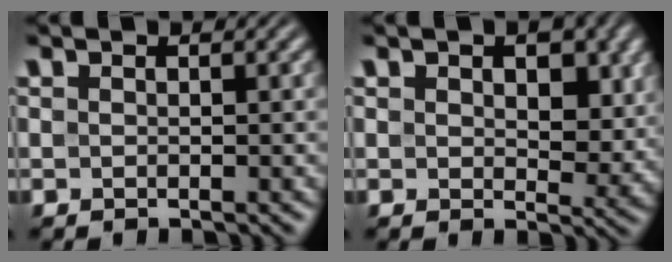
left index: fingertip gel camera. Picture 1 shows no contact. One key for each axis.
{"total": 5.0, "fx": 1.4, "fy": 3.0, "fz": 3.7, "tx": -0.044, "ty": -0.009, "tz": 0.023}